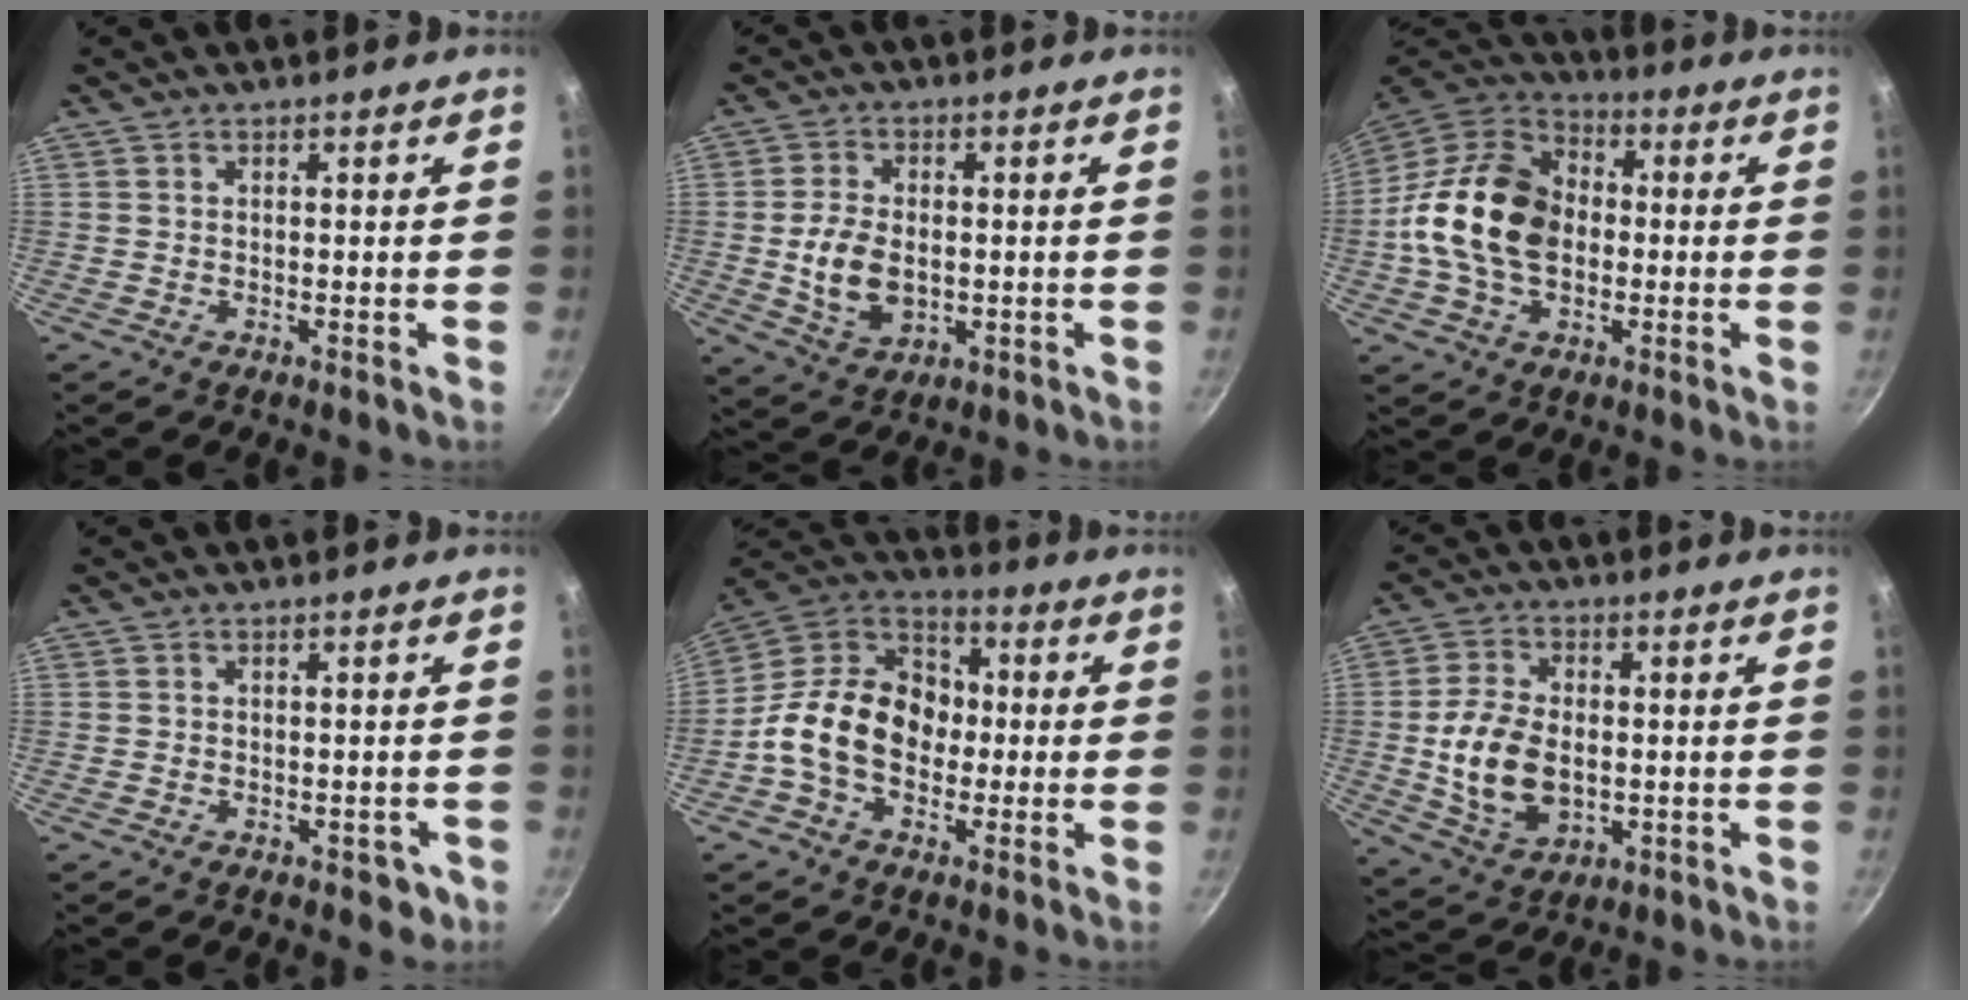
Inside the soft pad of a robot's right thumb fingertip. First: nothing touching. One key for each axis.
{"total": 9.0, "fx": -0.7, "fy": 5.8, "fz": 6.9, "tx": -0.126, "ty": -0.001, "tz": -0.005}
{"total": 18.8, "fx": -0.9, "fy": 13.2, "fz": 13.3, "tx": -0.220, "ty": 0.031, "tz": -0.031}
{"total": 3.2, "fx": -1.4, "fy": 2.1, "fz": 2.0, "tx": -0.006, "ty": 0.020, "tz": -0.003}
{"total": 16.4, "fx": -2.2, "fy": 12.1, "fz": 10.8, "tx": -0.135, "ty": 0.040, "tz": -0.060}
{"total": 12.6, "fx": -1.0, "fy": 8.2, "fz": 9.5, "tx": -0.169, "ty": 0.003, "tz": -0.010}